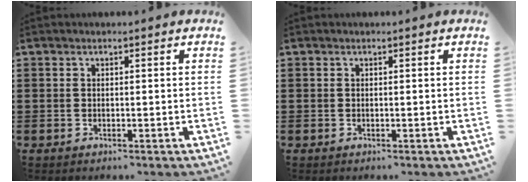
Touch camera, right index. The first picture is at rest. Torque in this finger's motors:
{"motor_torque": [0.24, -0.11, 0.09, 0.02]}